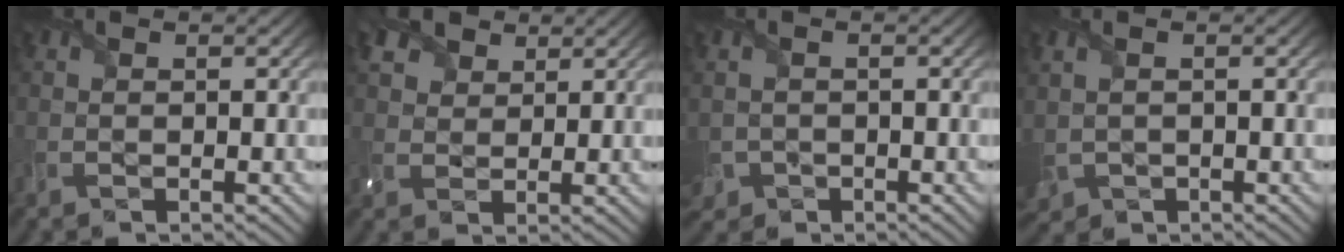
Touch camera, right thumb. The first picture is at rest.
{"total": 5.3, "force": [3.3, 3.4, 2.3], "torque": [-0.063, 0.010, 0.062]}
{"total": 3.0, "force": [-1.4, 2.4, 1.0], "torque": [-0.032, -0.017, -0.030]}
{"total": 3.3, "force": [-0.3, 2.4, 2.2], "torque": [-0.068, -0.016, -0.001]}